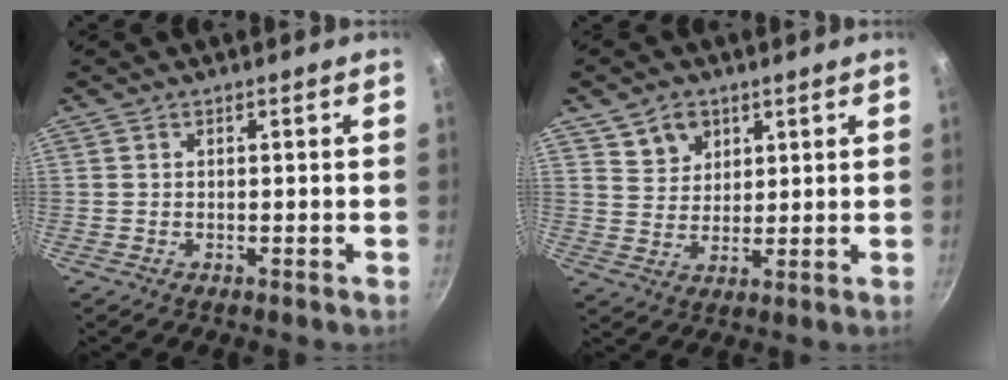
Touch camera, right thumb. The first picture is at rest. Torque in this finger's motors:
{"motor_torque": [-1.09, 0.44, -0.31, 0.32, 0.01]}